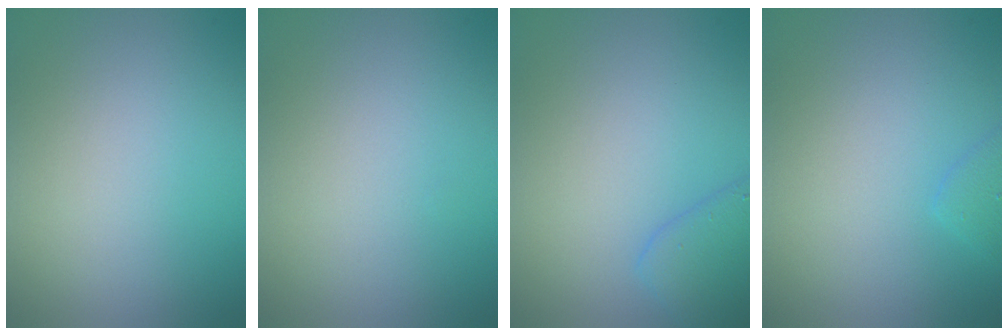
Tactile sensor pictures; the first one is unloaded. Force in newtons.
{"total": 0.0}
{"total": 2.7, "press": 2.7, "slide": 0.2}
{"total": 1.2, "press": 1.2, "slide": 0.1}